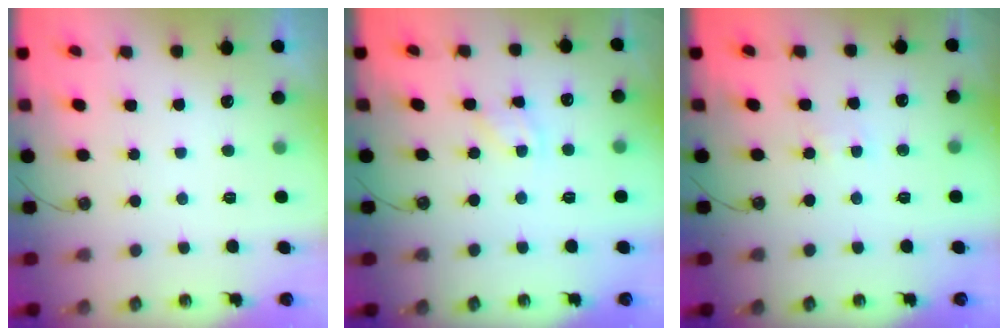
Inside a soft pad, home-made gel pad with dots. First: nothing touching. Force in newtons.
{"total": 3.0, "press": 3.0, "slide": 0.4}
{"total": 2.8, "press": 2.7, "slide": 0.4}